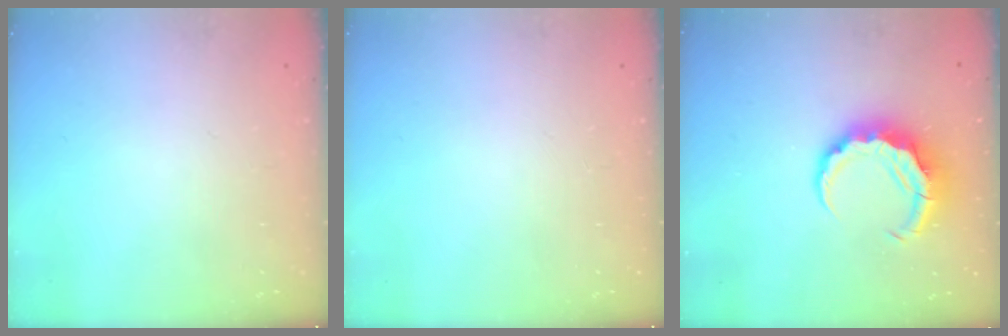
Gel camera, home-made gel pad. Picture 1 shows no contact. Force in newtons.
{"total": 0.0}
{"total": 8.1, "press": 8.0, "slide": 1.3}